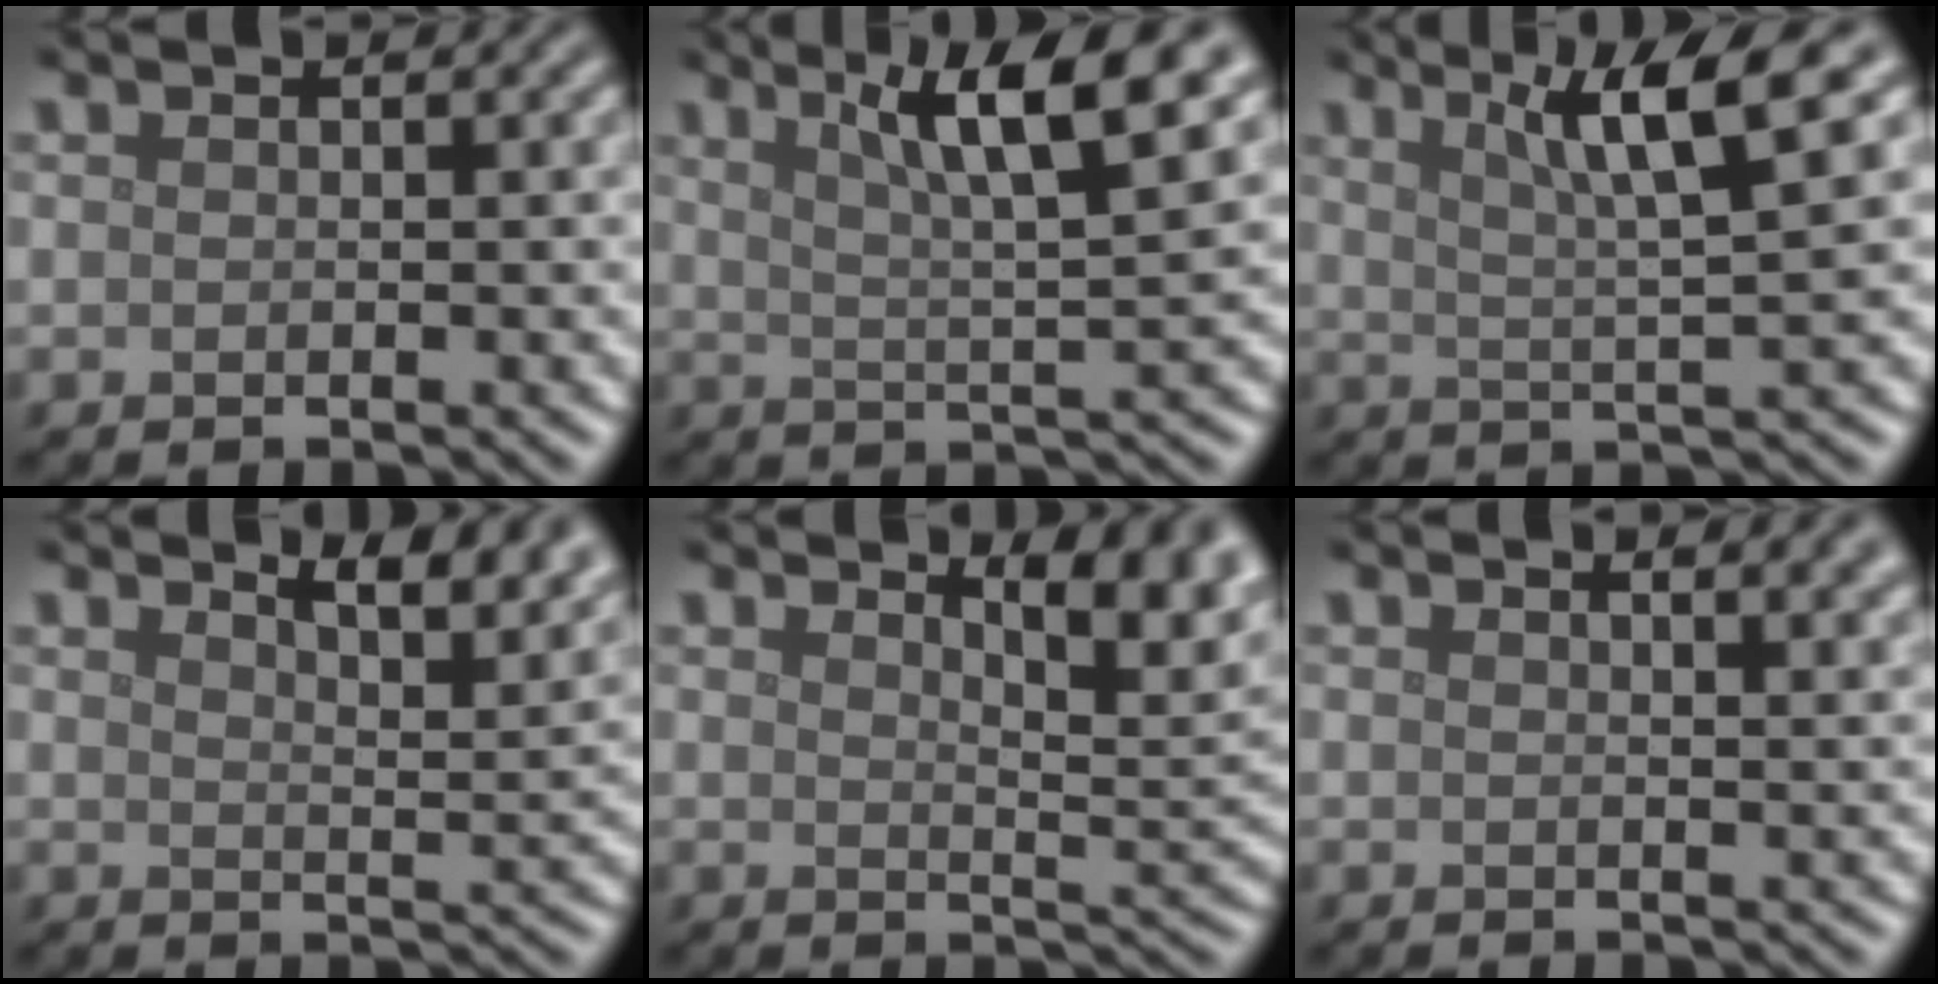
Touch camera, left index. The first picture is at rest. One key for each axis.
{"total": 7.8, "fx": 3.8, "fy": 1.2, "fz": 6.7, "tx": -0.093, "ty": 0.009, "tz": 0.062}
{"total": 6.5, "fx": 3.1, "fy": 0.7, "fz": 5.7, "tx": -0.086, "ty": 0.008, "tz": 0.052}
{"total": 5.8, "fx": 4.3, "fy": 1.7, "fz": 3.4, "tx": -0.035, "ty": 0.015, "tz": 0.041}
{"total": 5.5, "fx": 3.4, "fy": 1.7, "fz": 4.0, "tx": -0.043, "ty": 0.003, "tz": 0.046}
{"total": 4.6, "fx": 2.9, "fy": 1.9, "fz": 3.1, "tx": -0.011, "ty": 0.024, "tz": 0.019}